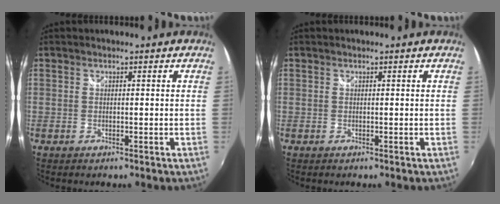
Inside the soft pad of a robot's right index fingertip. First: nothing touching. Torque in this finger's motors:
{"motor_torque": [-0.06, -0.06, 0.00, 0.00]}